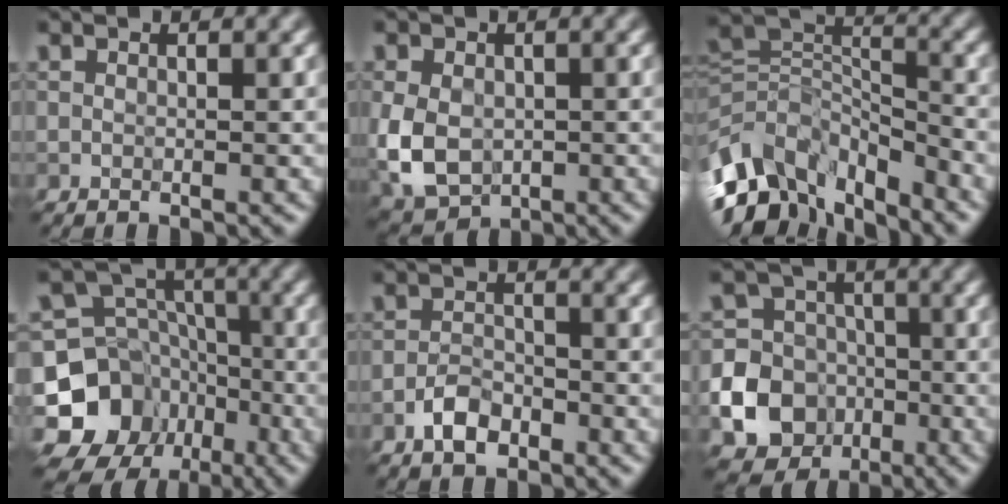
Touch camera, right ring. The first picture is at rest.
{"total": 6.5, "force": [-0.9, 4.9, 4.1], "torque": [-0.100, -0.017, -0.015]}
{"total": 11.3, "force": [-6.7, 6.4, 6.5], "torque": [-0.128, -0.002, -0.127]}
{"total": 11.3, "force": [-5.7, 9.1, 3.5], "torque": [-0.081, 0.016, -0.105]}
{"total": 2.8, "force": [-1.7, 1.4, 1.6], "torque": [-0.027, 0.006, -0.036]}
{"total": 16.7, "force": [-5.6, 15.4, 3.3], "torque": [-0.094, -0.036, -0.106]}